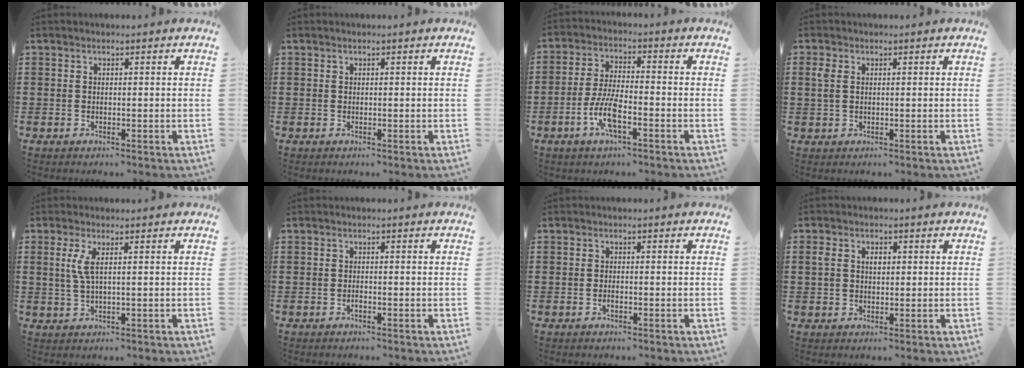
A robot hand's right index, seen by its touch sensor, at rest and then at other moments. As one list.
[{"total": 0.0}, {"total": 6.8, "force": [-2.9, 2.0, 5.8], "torque": [-0.136, -0.010, -0.060]}, {"total": 2.1, "force": [0.5, 1.3, 1.5], "torque": [-0.035, 0.007, 0.008]}, {"total": 3.0, "force": [0.7, 0.4, 2.9], "torque": [-0.068, -0.003, 0.009]}, {"total": 0.7, "force": [-0.5, 0.1, 0.6], "torque": [-0.012, -0.004, -0.008]}, {"total": 0.8, "force": [-0.5, 0.2, 0.7], "torque": [-0.014, -0.005, -0.007]}, {"total": 2.5, "force": [0.5, 1.7, 1.7], "torque": [-0.038, 0.011, 0.007]}]